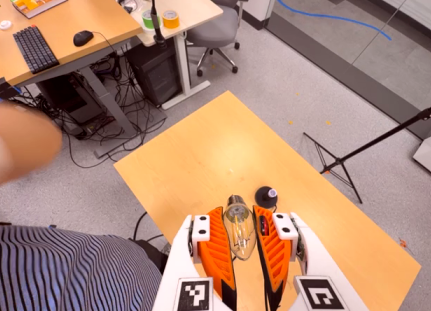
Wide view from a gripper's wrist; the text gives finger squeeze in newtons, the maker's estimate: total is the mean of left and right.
{"total": 20.6, "left": 23.9, "right": 17.3}